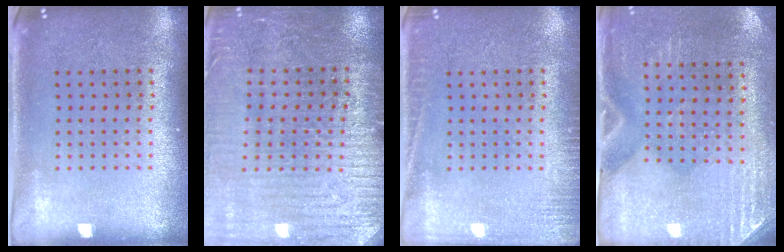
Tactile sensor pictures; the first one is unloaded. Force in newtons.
{"total": 3.1, "press": 3.1, "slide": 0.6}
{"total": 2.0, "press": 2.0, "slide": 0.3}
{"total": 3.0, "press": 2.6, "slide": 1.5}